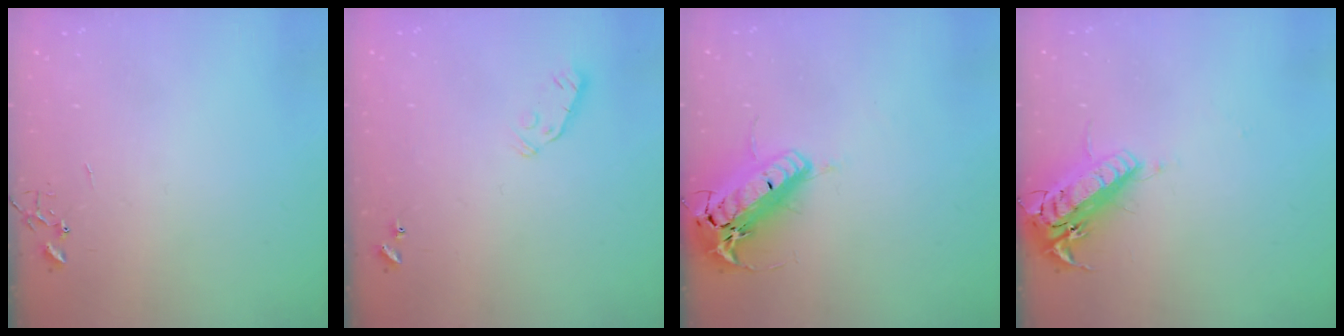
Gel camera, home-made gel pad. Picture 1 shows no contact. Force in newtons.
{"total": 3.6, "press": 3.4, "slide": 0.9}
{"total": 22.0, "press": 21.5, "slide": 4.5}
{"total": 17.6, "press": 17.3, "slide": 3.4}